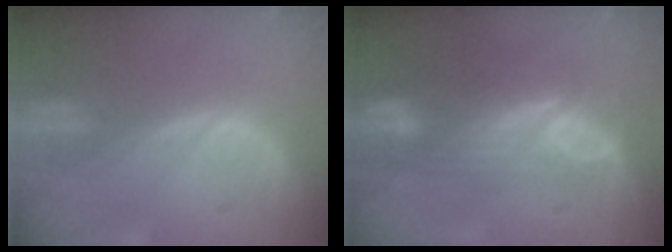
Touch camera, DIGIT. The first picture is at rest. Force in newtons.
{"total": 7.4, "press": 6.4, "slide": 3.7}